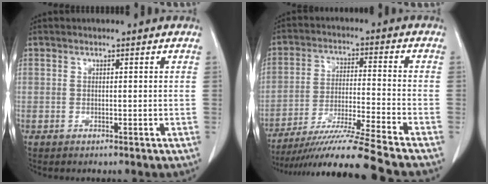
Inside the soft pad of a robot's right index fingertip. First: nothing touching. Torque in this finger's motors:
{"motor_torque": [1.09, -1.05, 0.68, 0.20]}